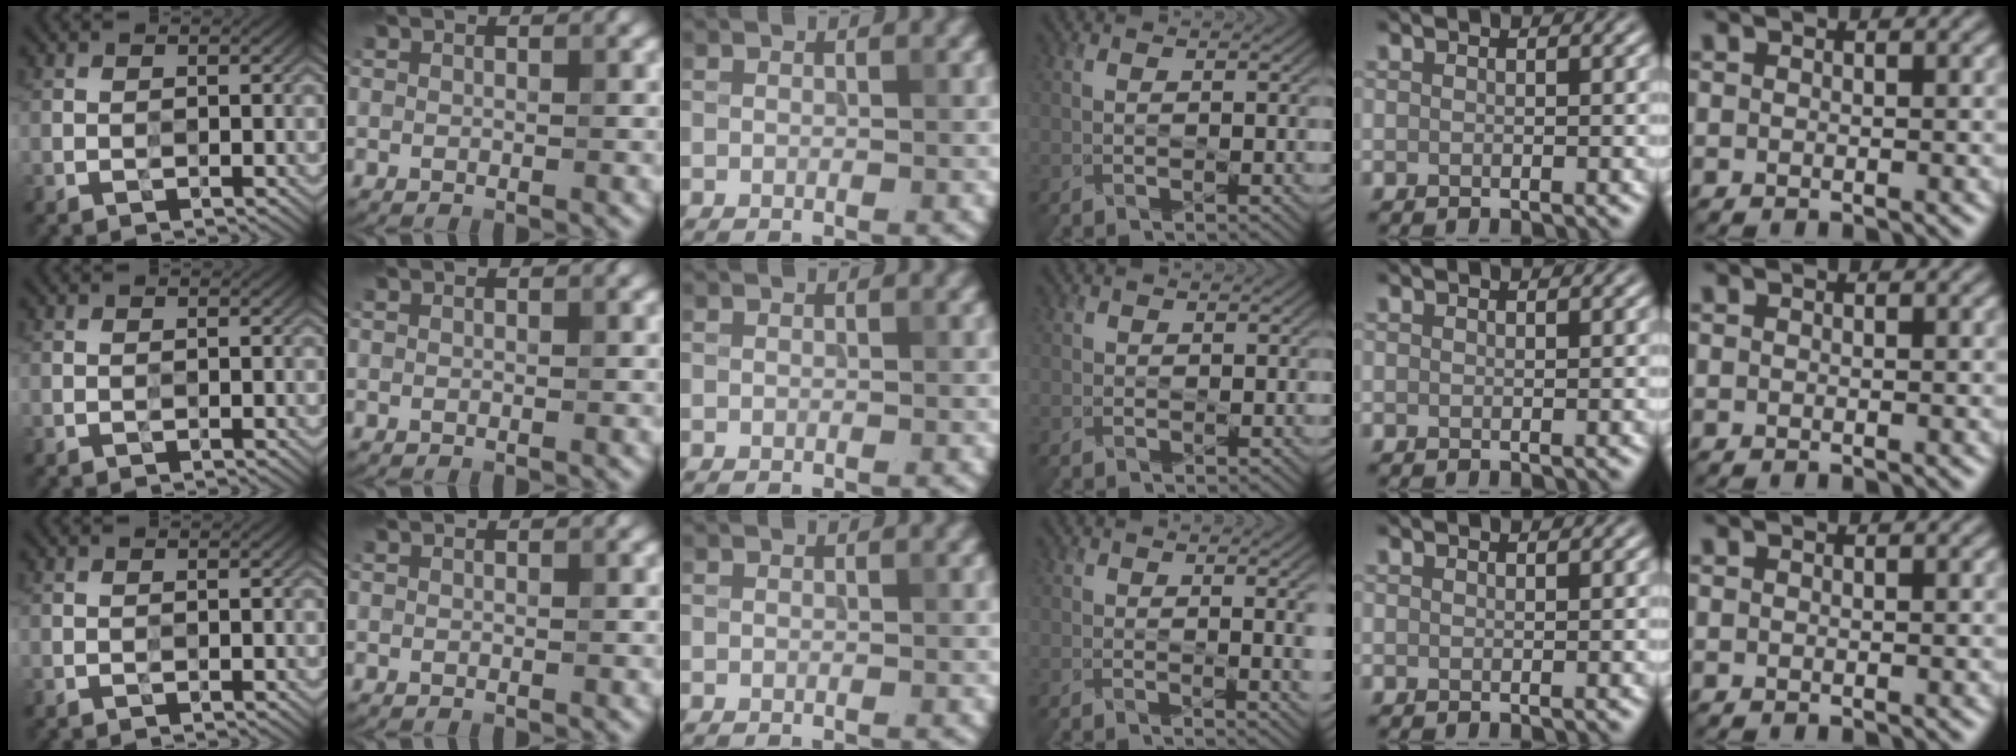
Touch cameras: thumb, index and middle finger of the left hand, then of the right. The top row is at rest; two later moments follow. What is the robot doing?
{"motion": "press", "object": "grip strengthener"}